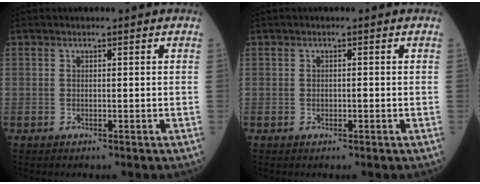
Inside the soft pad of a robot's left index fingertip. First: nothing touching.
{"total": 0.7, "force": [-0.1, 0.4, 0.5], "torque": [-0.010, 0.001, -0.002]}